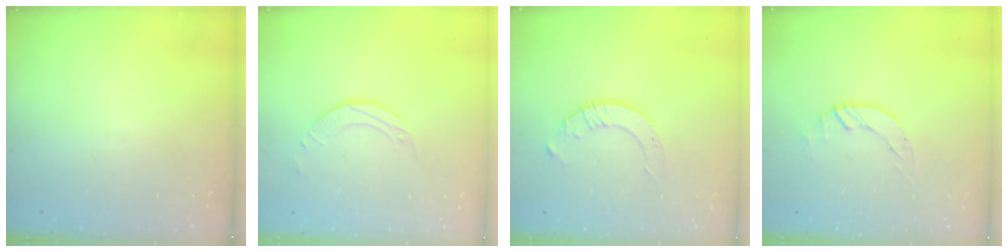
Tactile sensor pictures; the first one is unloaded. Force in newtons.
{"total": 2.5, "press": 2.5, "slide": 0.2}
{"total": 3.3, "press": 3.3, "slide": 0.3}
{"total": 1.5, "press": 1.4, "slide": 0.3}